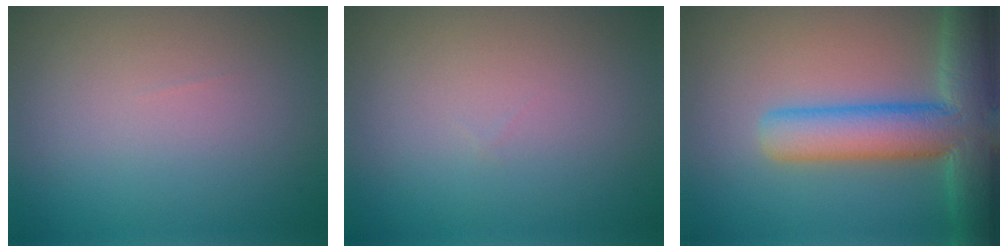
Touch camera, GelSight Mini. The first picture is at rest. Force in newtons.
{"total": 0.0}
{"total": 9.1, "press": 9.1, "slide": 0.6}